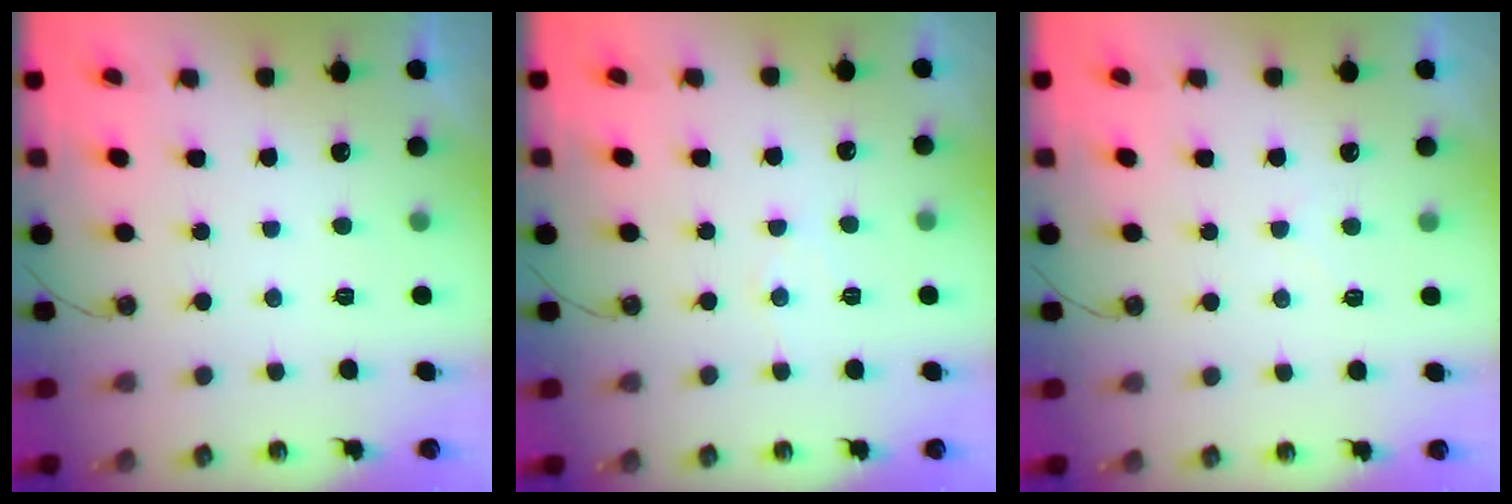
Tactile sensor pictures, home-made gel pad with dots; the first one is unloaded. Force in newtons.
{"total": 3.7, "press": 3.6, "slide": 0.5}
{"total": 2.9, "press": 2.9, "slide": 0.5}